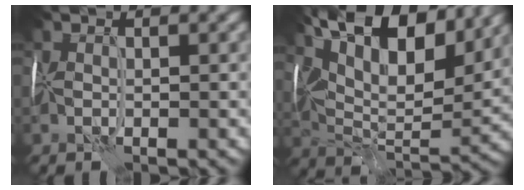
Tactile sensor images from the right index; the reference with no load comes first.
{"total": 14.9, "force": [8.3, 6.7, 10.5], "torque": [-0.180, 0.026, 0.137]}